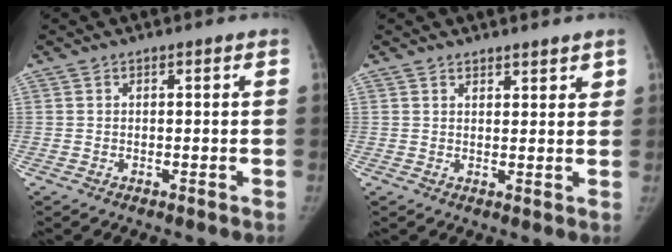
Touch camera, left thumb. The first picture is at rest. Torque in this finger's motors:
{"motor_torque": [-0.15, -0.06, -0.26, -0.03, -0.04]}